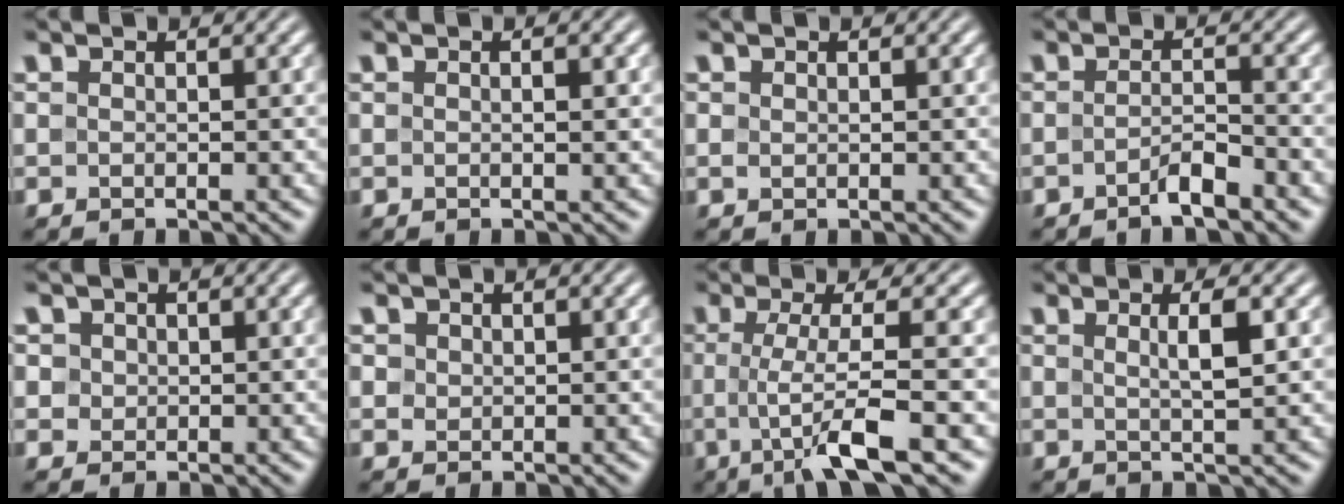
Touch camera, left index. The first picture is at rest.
{"total": 1.0, "force": [0.2, 0.1, 1.0], "torque": [-0.017, 0.002, 0.002]}
{"total": 0.6, "force": [0.2, 0.4, 0.4], "torque": [-0.008, 0.000, 0.005]}
{"total": 2.2, "force": [-1.4, 0.4, 1.6], "torque": [-0.028, 0.006, -0.031]}
{"total": 1.7, "force": [0.7, 1.5, 0.6], "torque": [-0.011, 0.004, 0.017]}
{"total": 1.0, "force": [0.5, 0.8, 0.3], "torque": [-0.003, -0.002, 0.012]}
{"total": 6.1, "force": [-1.2, 1.1, 5.8], "torque": [-0.100, -0.003, -0.027]}
{"total": 2.7, "force": [0.7, 0.5, 2.6], "torque": [-0.038, 0.002, 0.008]}